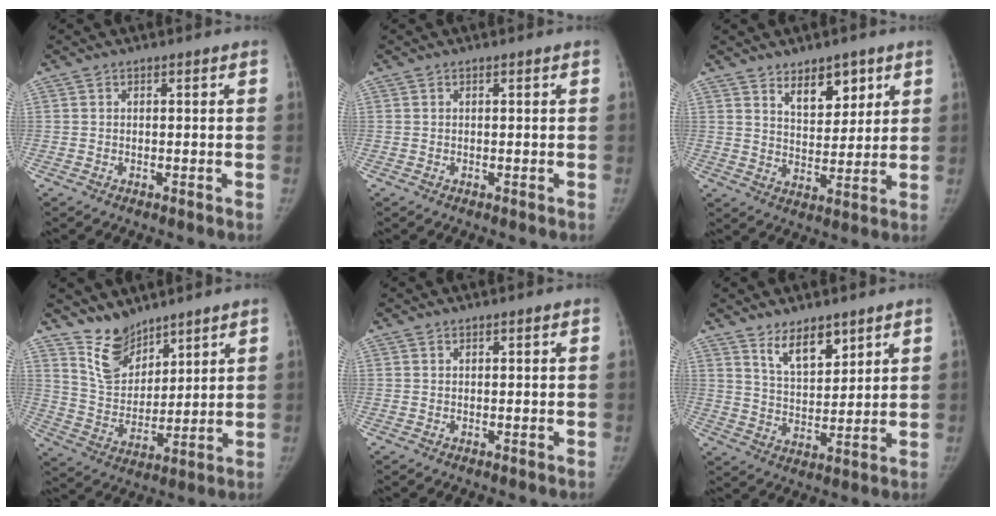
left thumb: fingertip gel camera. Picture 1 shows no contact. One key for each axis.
{"total": 0.0}
{"total": 8.2, "fx": 4.9, "fy": 4.5, "fz": 4.8, "tx": -0.035, "ty": -0.036, "tz": 0.082}
{"total": 8.8, "fx": 7.3, "fy": 4.3, "fz": 2.1, "tx": -0.011, "ty": -0.062, "tz": 0.155}
{"total": 0.0}
{"total": 8.3, "fx": 5.6, "fy": 3.7, "fz": 4.9, "tx": -0.053, "ty": -0.048, "tz": 0.102}